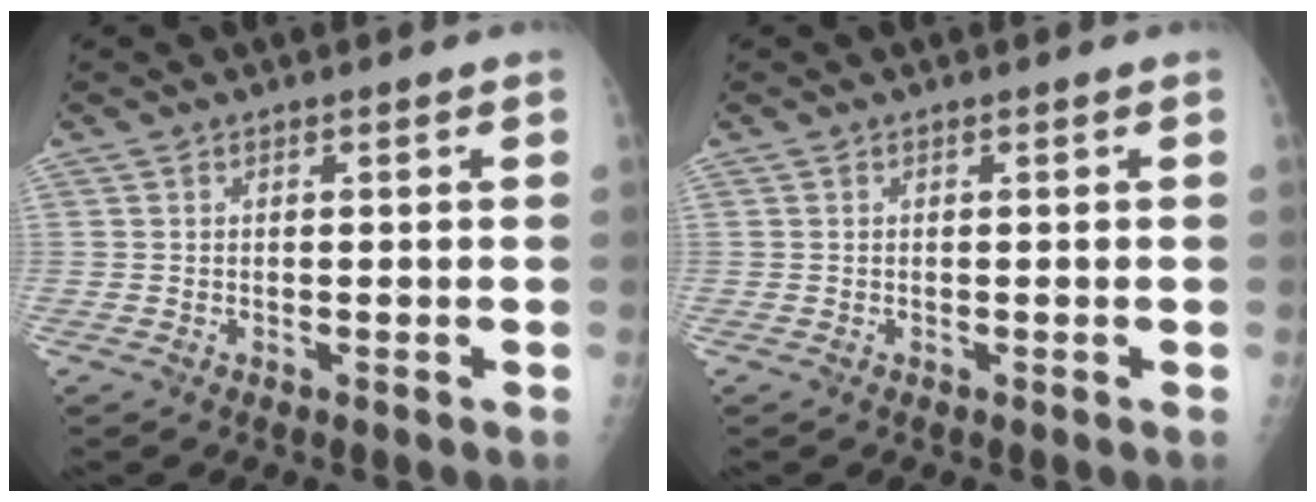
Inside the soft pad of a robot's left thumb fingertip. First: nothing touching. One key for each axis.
{"total": 0.0}